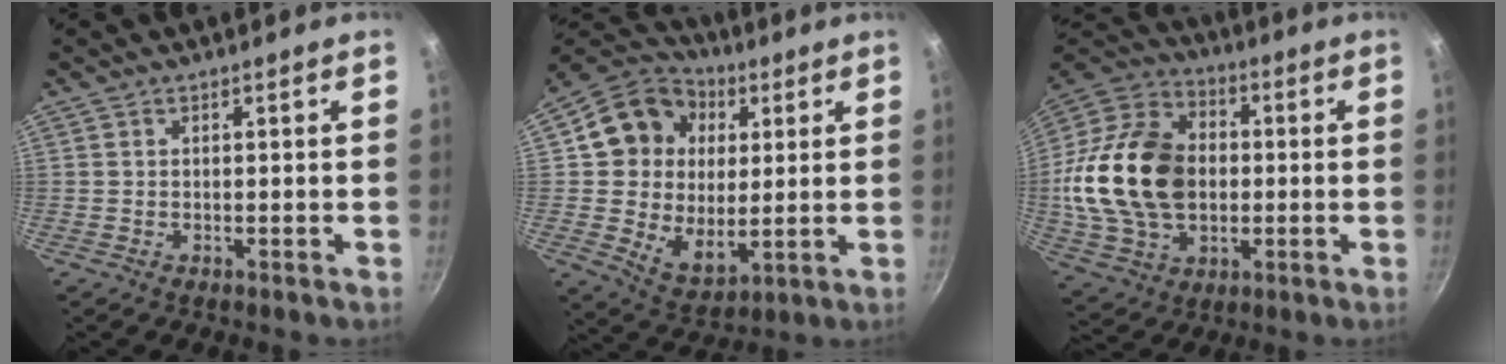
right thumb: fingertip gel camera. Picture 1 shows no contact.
{"total": 17.8, "force": [4.5, 14.4, 9.4], "torque": [-0.133, -0.004, 0.080]}
{"total": 24.7, "force": [-0.1, 17.7, 17.2], "torque": [-0.306, 0.026, 0.002]}